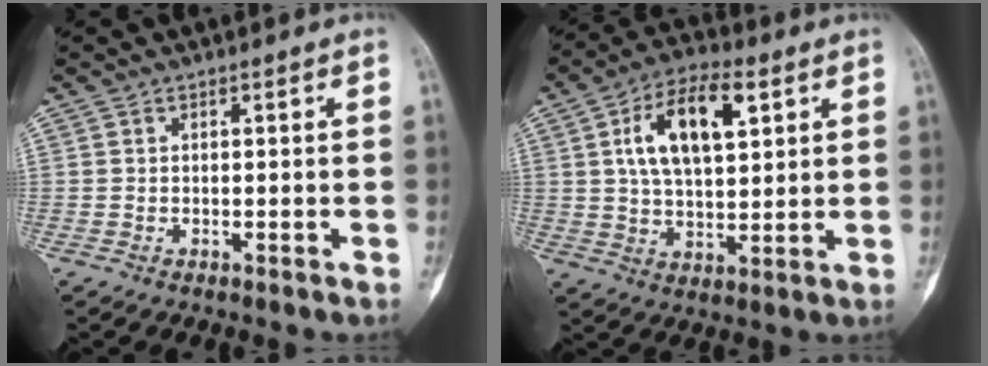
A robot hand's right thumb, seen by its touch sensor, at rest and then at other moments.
{"total": 14.1, "force": [4.8, 6.9, 11.3], "torque": [-0.186, 0.001, 0.082]}